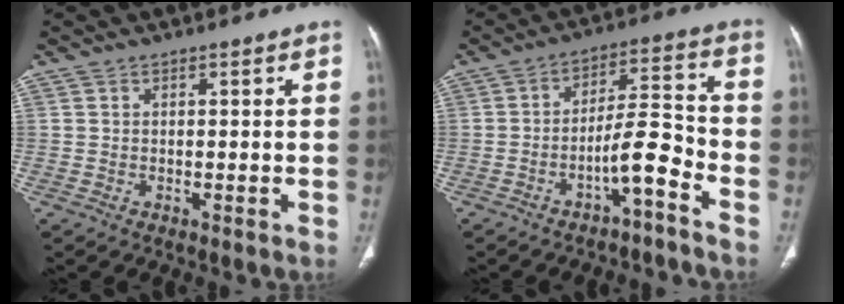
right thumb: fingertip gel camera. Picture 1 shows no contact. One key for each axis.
{"total": 8.1, "fx": -4.7, "fy": 1.6, "fz": 6.4, "tx": -0.108, "ty": 0.063, "tz": -0.078}